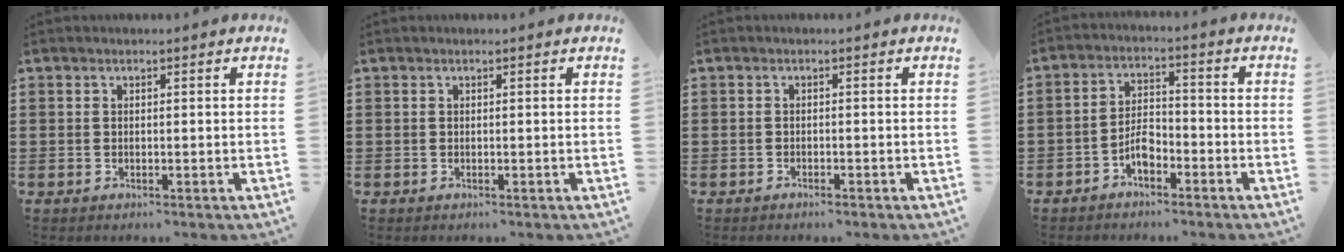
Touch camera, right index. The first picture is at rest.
{"total": 0.0}
{"total": 0.7, "force": [-0.7, 0.0, 0.2], "torque": [-0.006, -0.003, -0.014]}
{"total": 4.5, "force": [-2.6, 2.2, 2.9], "torque": [-0.066, 0.004, -0.052]}